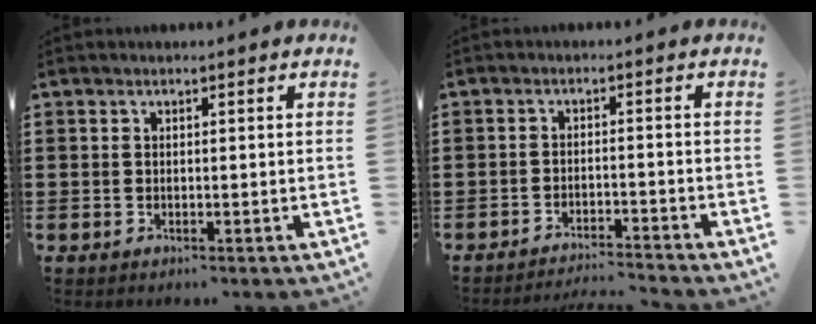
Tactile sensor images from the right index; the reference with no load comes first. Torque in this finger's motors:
{"motor_torque": [0.05, -0.01, 0.03, 0.00]}